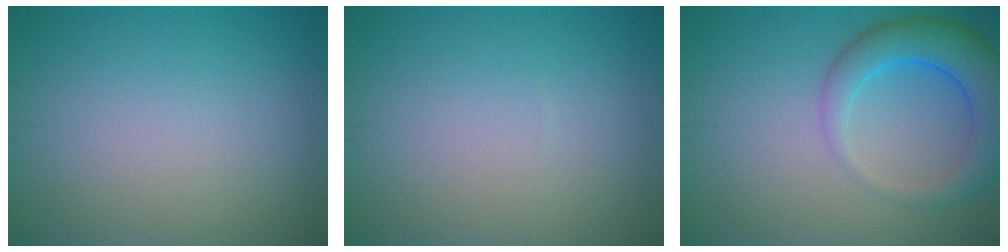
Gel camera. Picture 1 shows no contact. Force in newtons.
{"total": 0.0}
{"total": 6.1, "press": 6.0, "slide": 0.3}